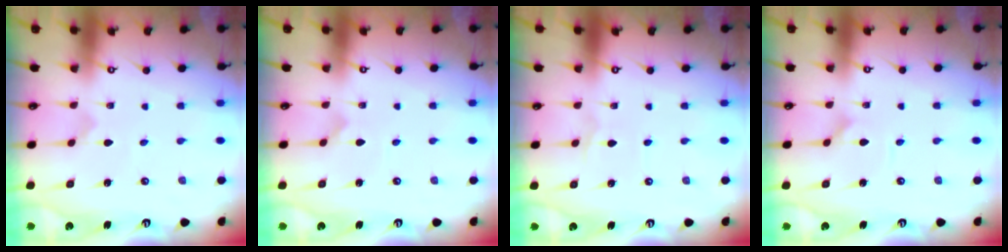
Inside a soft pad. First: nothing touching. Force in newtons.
{"total": 0.8, "press": 0.8, "slide": 0.0}
{"total": 1.1, "press": 1.1, "slide": 0.1}
{"total": 0.9, "press": 0.9, "slide": 0.0}